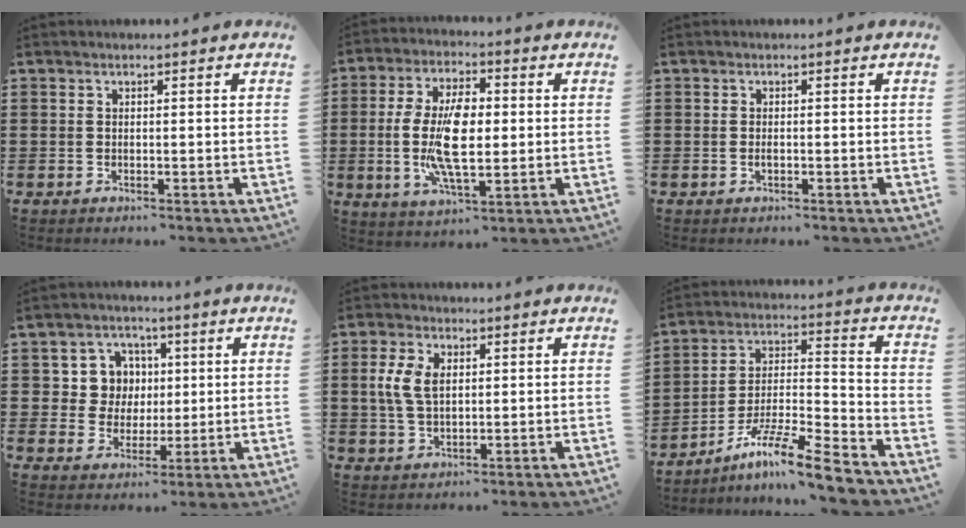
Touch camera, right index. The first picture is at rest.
{"total": 11.3, "force": [-0.2, 4.8, 10.2], "torque": [-0.223, -0.004, -0.008]}
{"total": 0.9, "force": [-0.2, 0.4, 0.8], "torque": [-0.017, -0.002, -0.003]}
{"total": 7.3, "force": [1.4, 6.8, 2.1], "torque": [-0.068, 0.017, 0.026]}
{"total": 5.6, "force": [1.1, 3.4, 4.3], "torque": [-0.109, 0.008, 0.014]}
{"total": 10.6, "force": [-8.8, 0.6, 6.0], "torque": [-0.103, 0.014, -0.172]}